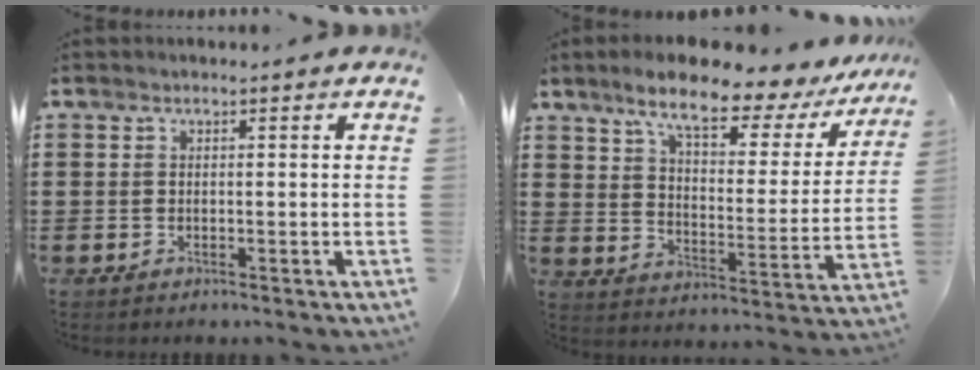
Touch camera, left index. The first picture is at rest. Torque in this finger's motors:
{"motor_torque": [2.14, 0.00, 0.89, 0.21]}